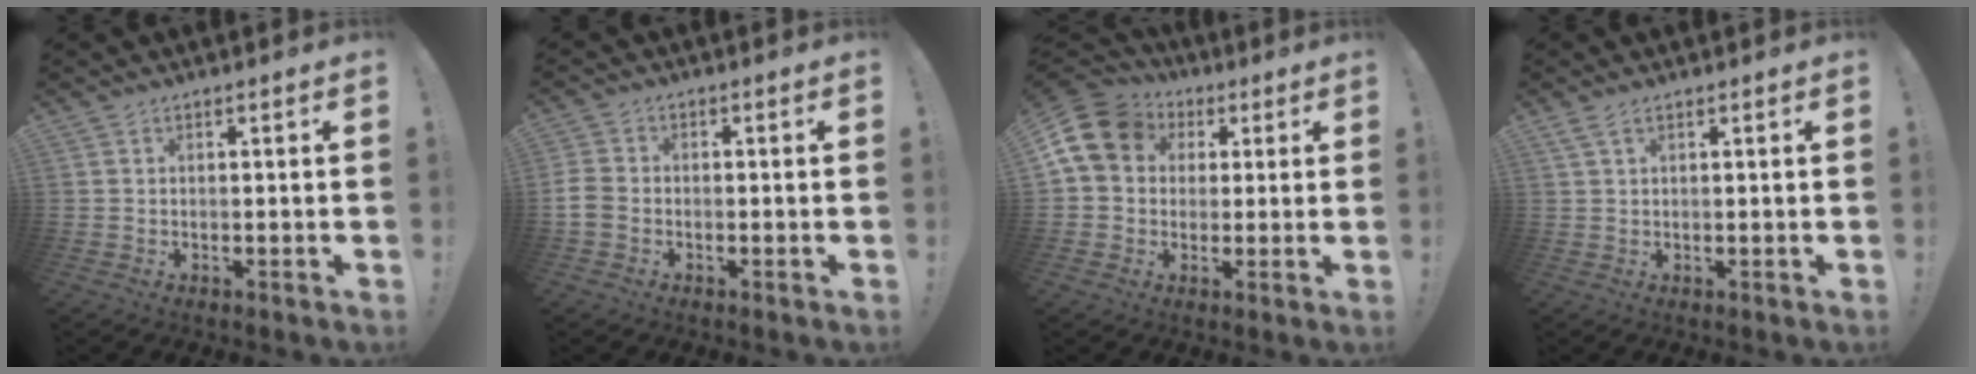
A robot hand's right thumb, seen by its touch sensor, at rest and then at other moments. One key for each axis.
{"total": 4.1, "fx": -1.4, "fy": 3.1, "fz": 2.3, "tx": -0.053, "ty": 0.006, "tz": -0.026}
{"total": 13.4, "fx": 3.4, "fy": 10.9, "fz": 7.0, "tx": -0.114, "ty": -0.005, "tz": 0.069}
{"total": 2.4, "fx": 1.4, "fy": 1.0, "fz": 1.7, "tx": -0.028, "ty": -0.001, "tz": 0.026}